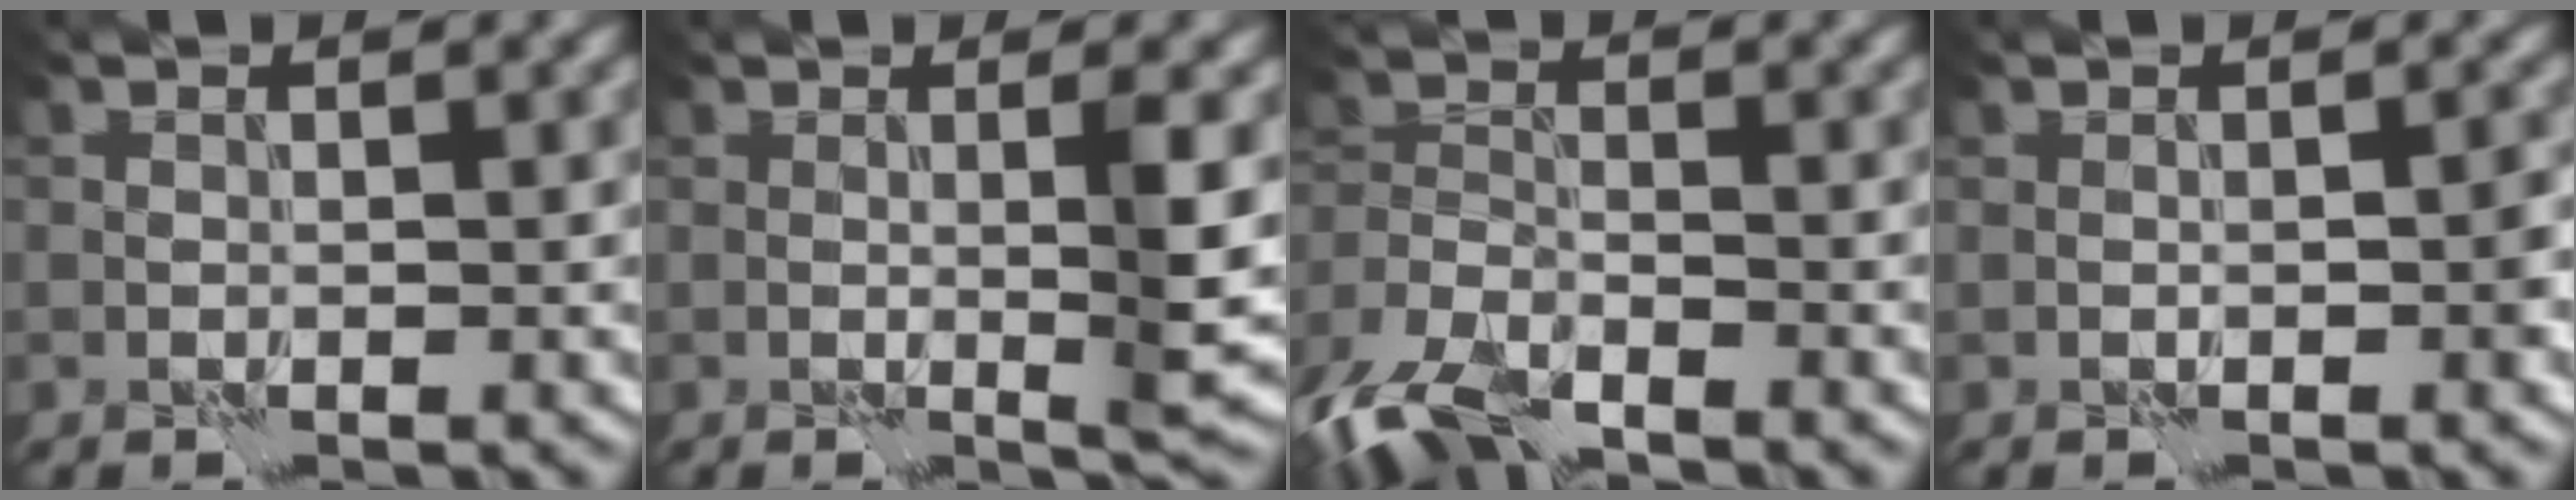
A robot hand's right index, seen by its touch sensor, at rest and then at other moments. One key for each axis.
{"total": 3.7, "fx": 0.3, "fy": 0.4, "fz": 3.6, "tx": -0.059, "ty": -0.004, "tz": 0.004}
{"total": 6.9, "fx": -5.3, "fy": 2.6, "fz": 3.7, "tx": -0.080, "ty": -0.017, "tz": -0.113}
{"total": 1.1, "fx": -0.2, "fy": 0.3, "fz": 1.1, "tx": -0.019, "ty": 0.002, "tz": -0.004}